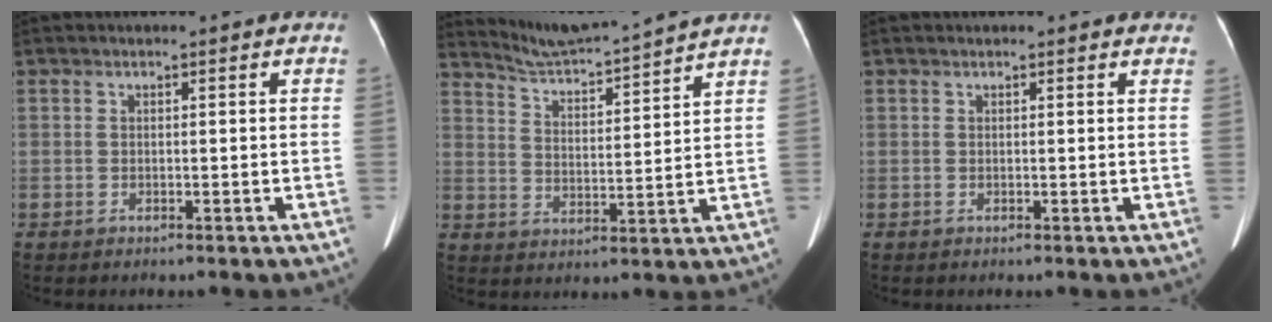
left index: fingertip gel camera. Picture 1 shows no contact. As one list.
[{"total": 11.2, "force": [10.7, -1.5, 2.7], "torque": [-0.059, 0.002, 0.173]}, {"total": 2.6, "force": [2.3, 0.9, 0.7], "torque": [-0.002, 0.015, 0.016]}]